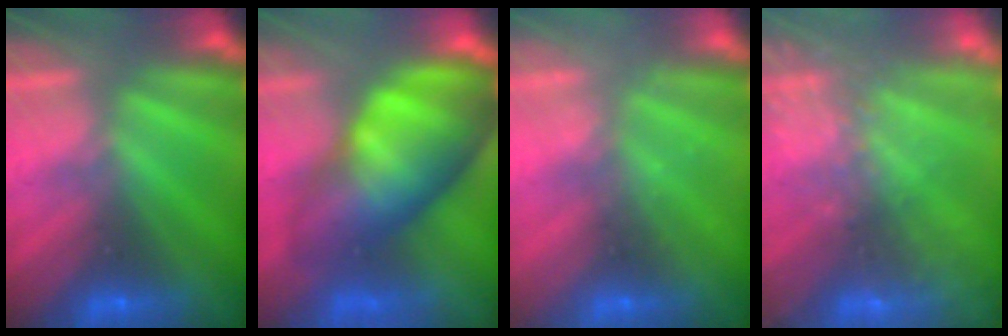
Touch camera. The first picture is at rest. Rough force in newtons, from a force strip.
{"total": 14.6}
{"total": 2.2}
{"total": 7.4}